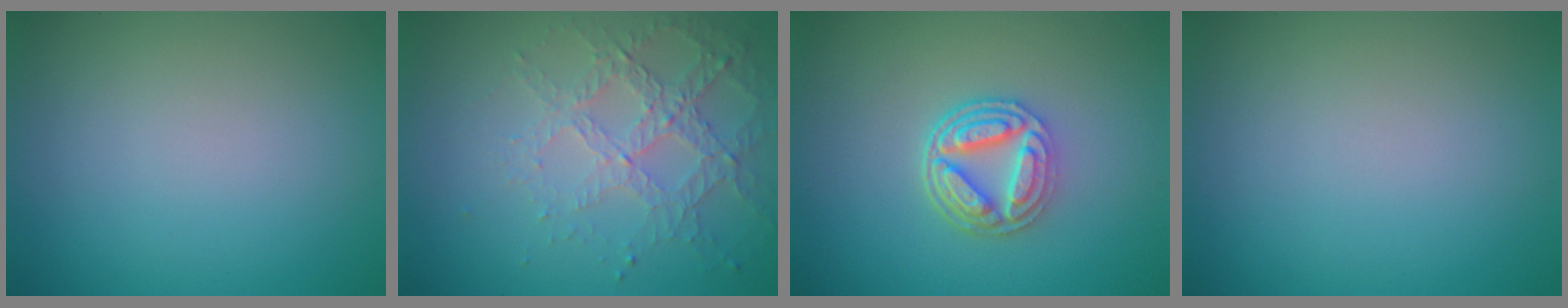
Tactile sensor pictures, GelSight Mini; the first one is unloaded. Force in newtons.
{"total": 4.5, "press": 3.1, "slide": 3.3}
{"total": 4.8, "press": 3.8, "slide": 2.9}
{"total": 0.0}